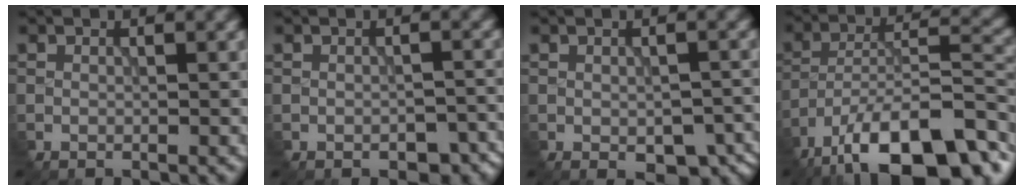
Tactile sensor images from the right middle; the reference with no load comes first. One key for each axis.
{"total": 4.8, "fx": -3.3, "fy": 2.6, "fz": 2.3, "tx": -0.029, "ty": -0.004, "tz": -0.024}
{"total": 5.1, "fx": -2.7, "fy": 2.8, "fz": 3.4, "tx": -0.043, "ty": -0.022, "tz": -0.019}
{"total": 14.0, "fx": -9.7, "fy": 5.0, "fz": 8.9, "tx": -0.152, "ty": 0.005, "tz": -0.165}